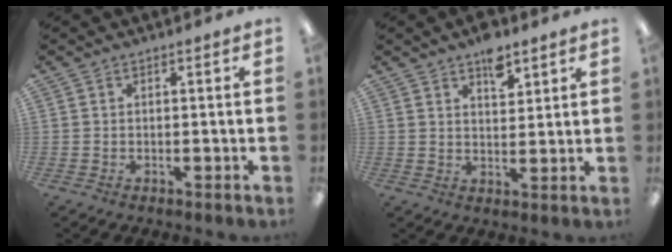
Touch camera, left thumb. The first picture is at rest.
{"total": 6.4, "force": [4.5, 3.2, 3.2], "torque": [-0.035, -0.023, 0.075]}